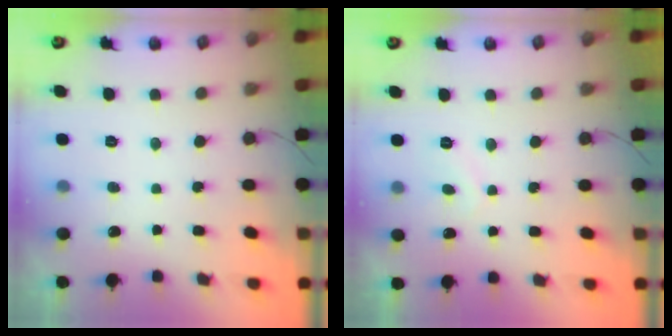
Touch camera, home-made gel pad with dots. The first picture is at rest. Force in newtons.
{"total": 2.1, "press": 2.1, "slide": 0.3}